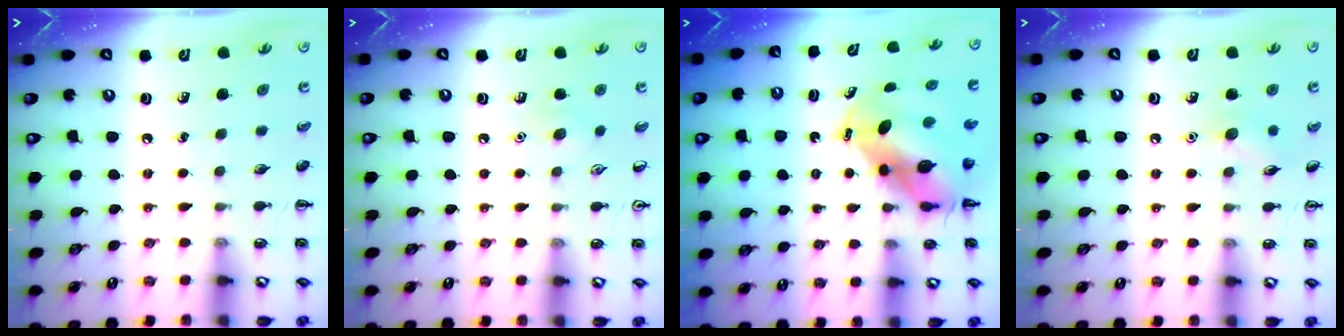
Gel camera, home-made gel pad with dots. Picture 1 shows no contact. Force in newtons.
{"total": 5.3, "press": 5.0, "slide": 1.6}
{"total": 6.8, "press": 6.6, "slide": 1.4}
{"total": 6.4, "press": 6.1, "slide": 1.9}